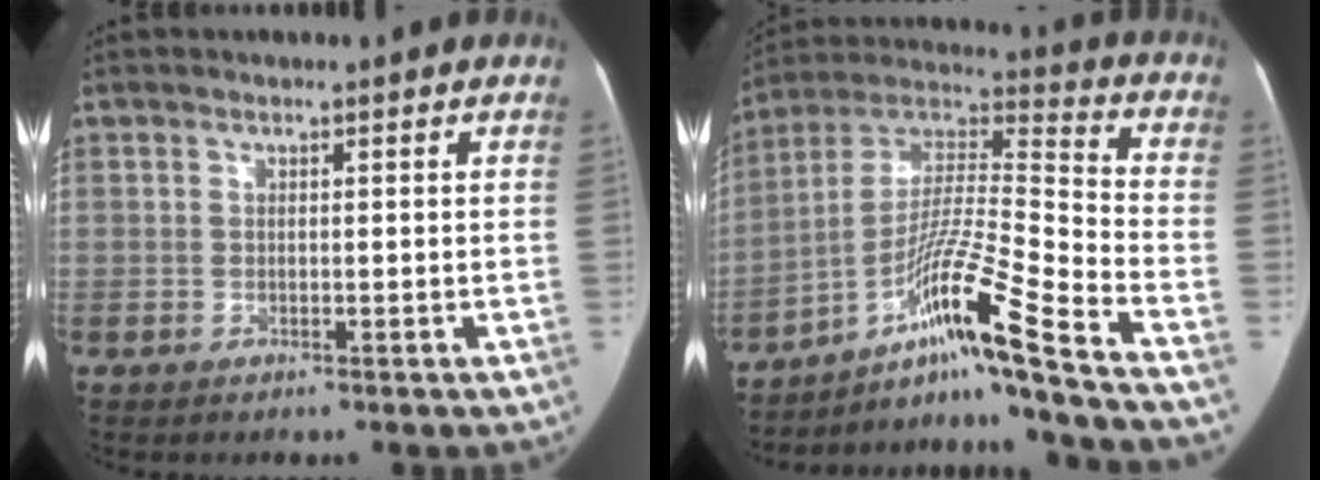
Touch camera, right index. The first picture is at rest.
{"total": 17.9, "force": [-11.6, -1.8, 13.6], "torque": [-0.266, 0.009, -0.200]}